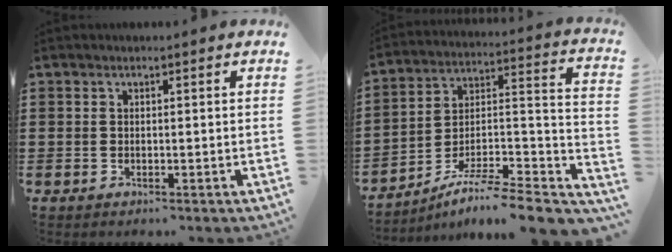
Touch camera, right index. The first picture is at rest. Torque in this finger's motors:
{"motor_torque": [1.01, 1.13, 0.45, 0.06]}